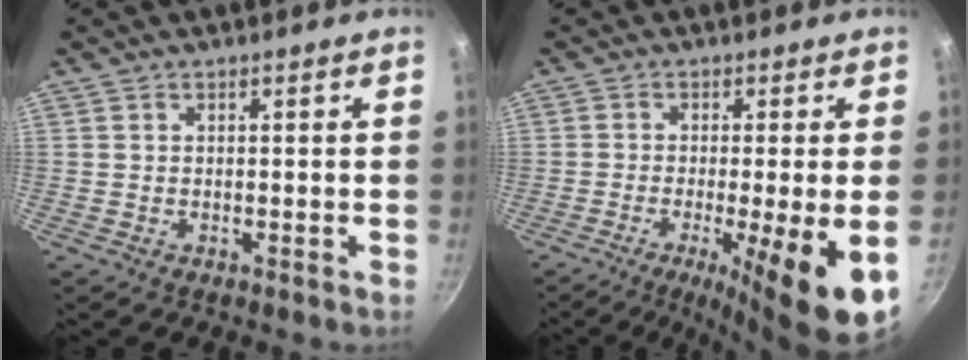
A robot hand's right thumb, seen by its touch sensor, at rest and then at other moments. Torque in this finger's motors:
{"motor_torque": [0.03, 0.81, 0.55, 0.30, 0.28]}